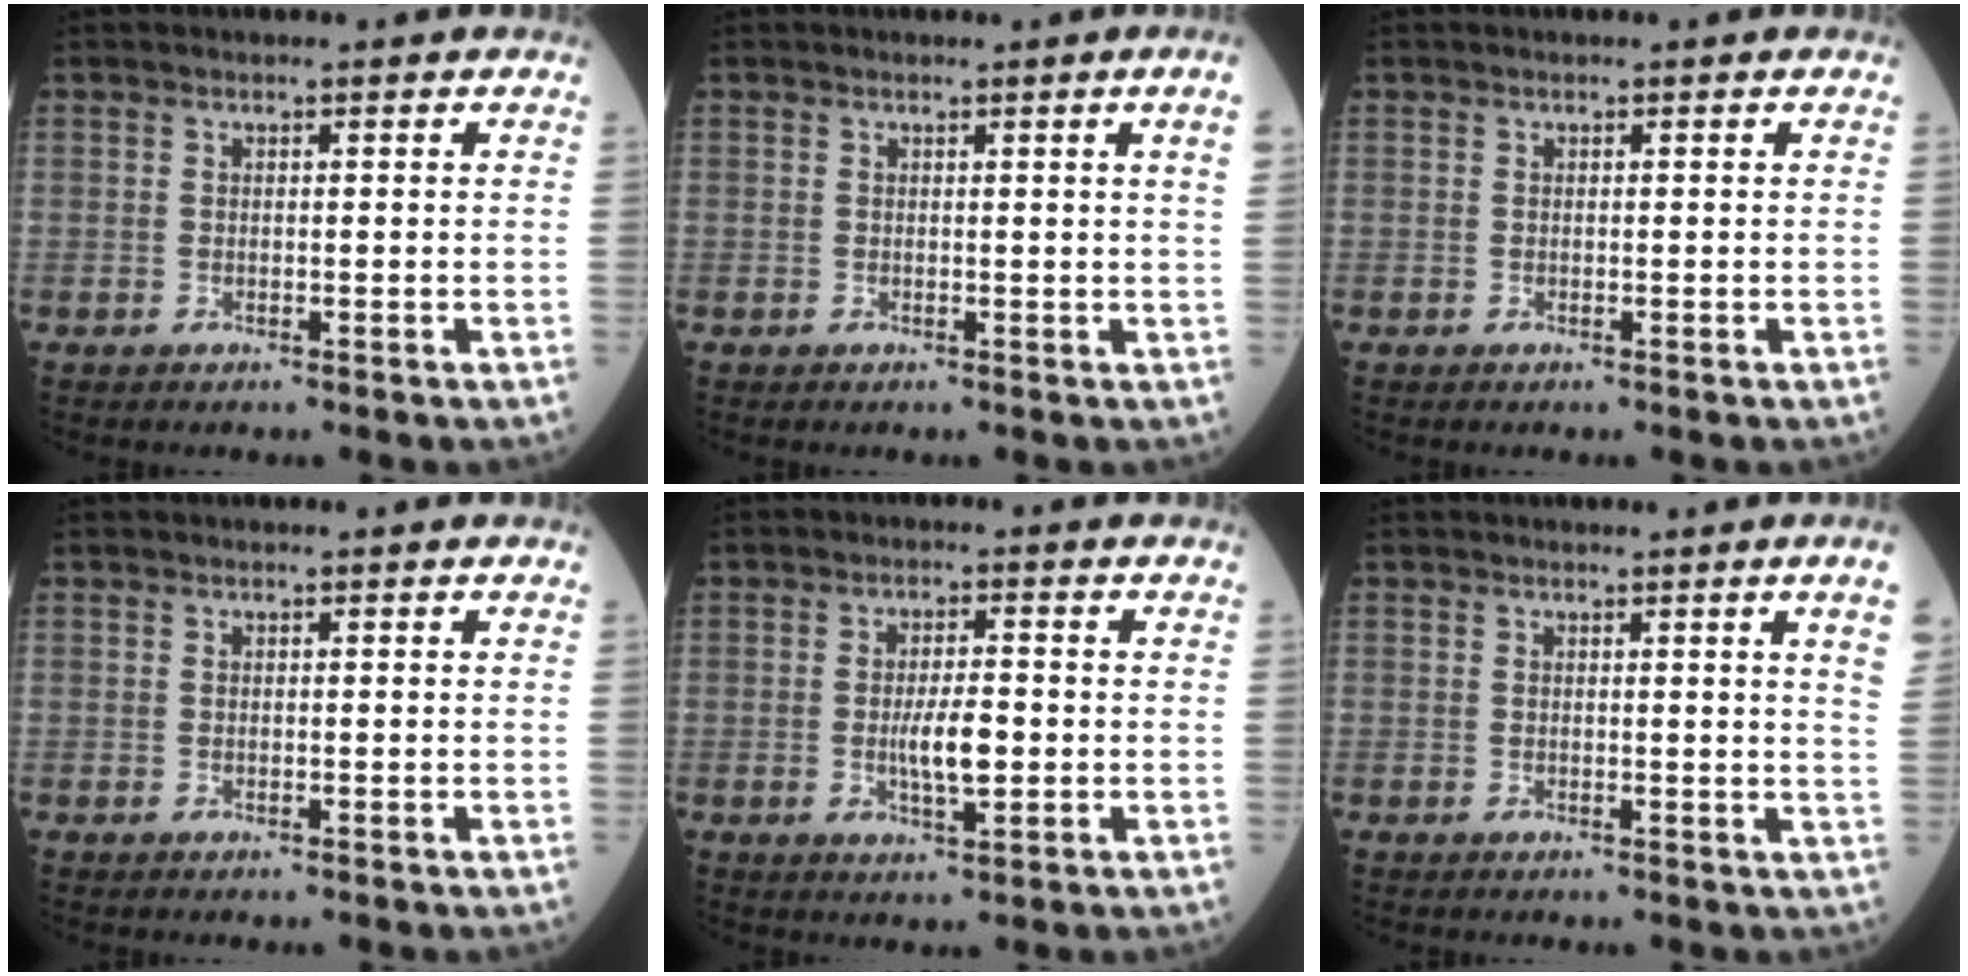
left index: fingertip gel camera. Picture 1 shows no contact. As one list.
[{"total": 1.9, "force": [1.1, -0.8, 1.3], "torque": [-0.020, -0.013, 0.011]}, {"total": 0.0}, {"total": 0.0}, {"total": 4.9, "force": [-0.8, 1.2, 4.7], "torque": [-0.090, -0.007, -0.012]}, {"total": 3.7, "force": [2.3, -0.9, 2.8], "torque": [-0.035, -0.020, 0.013]}]